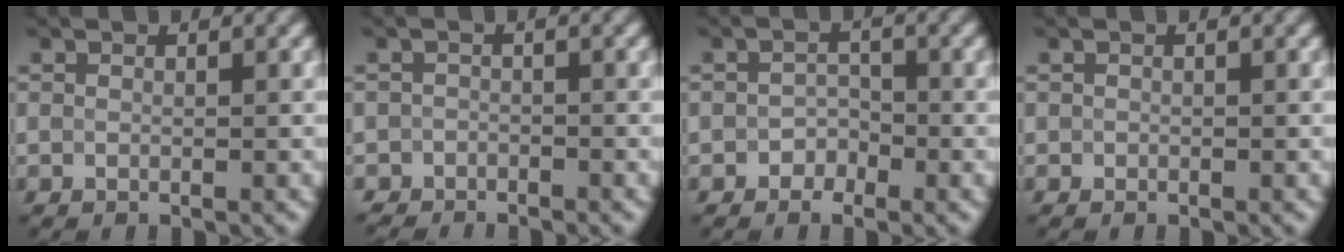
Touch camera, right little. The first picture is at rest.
{"total": 2.7, "force": [-2.4, 0.2, -1.2], "torque": [0.021, -0.008, -0.041]}
{"total": 1.6, "force": [-1.4, 0.5, -0.5], "torque": [0.004, 0.005, -0.020]}
{"total": 0.8, "force": [-0.5, -0.1, -0.5], "torque": [0.007, -0.002, 0.002]}